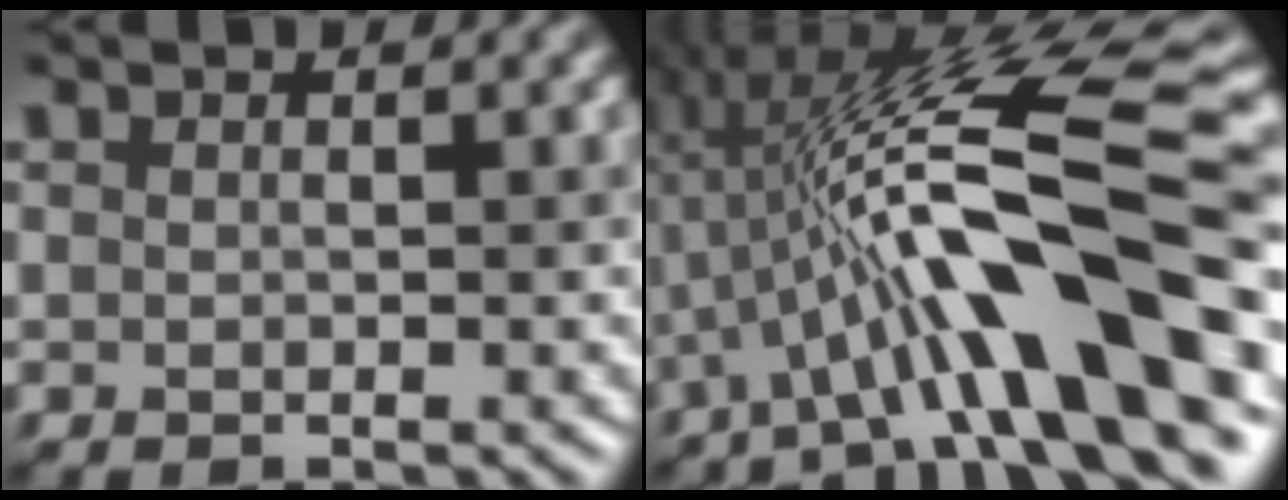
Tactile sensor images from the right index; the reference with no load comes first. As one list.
[{"total": 12.9, "force": [-2.1, 2.8, 12.4], "torque": [-0.198, 0.032, -0.035]}]